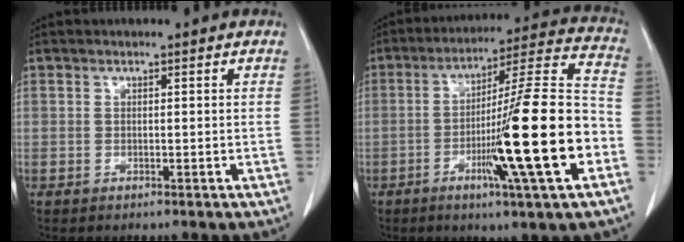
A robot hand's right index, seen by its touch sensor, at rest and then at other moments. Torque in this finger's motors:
{"motor_torque": [1.68, -0.46, 0.76, 0.21]}